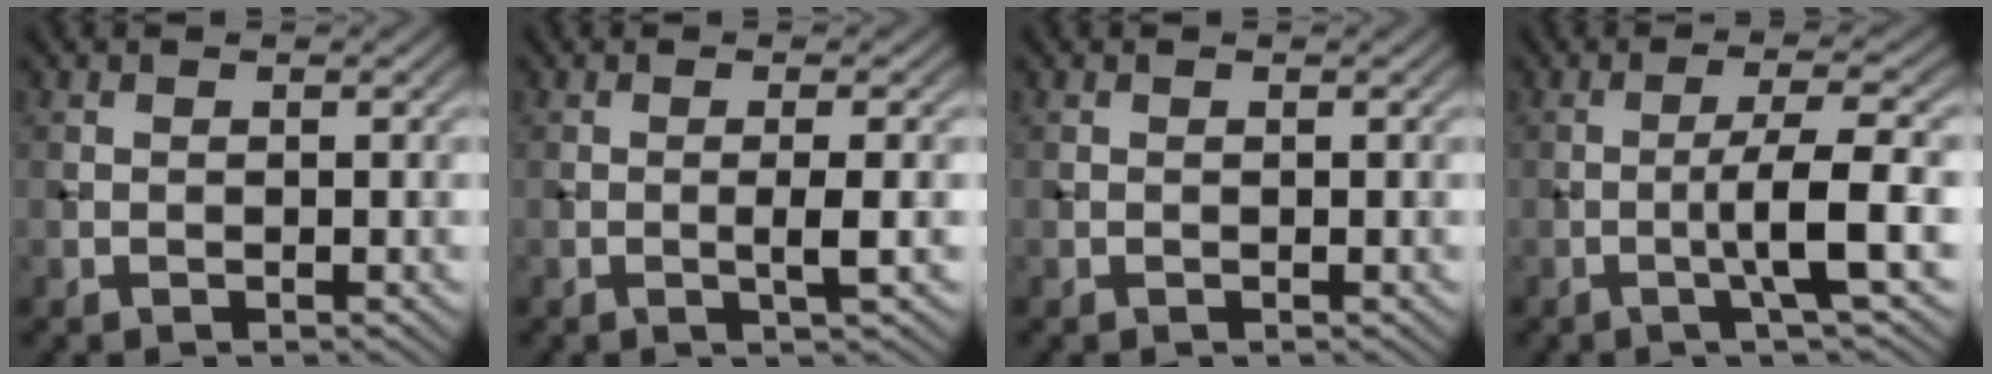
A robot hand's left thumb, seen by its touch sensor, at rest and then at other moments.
{"total": 2.2, "force": [-0.2, 0.0, 2.2], "torque": [-0.042, 0.002, -0.009]}
{"total": 0.0}
{"total": 5.8, "force": [-1.5, 0.3, 5.7], "torque": [-0.093, 0.017, -0.039]}